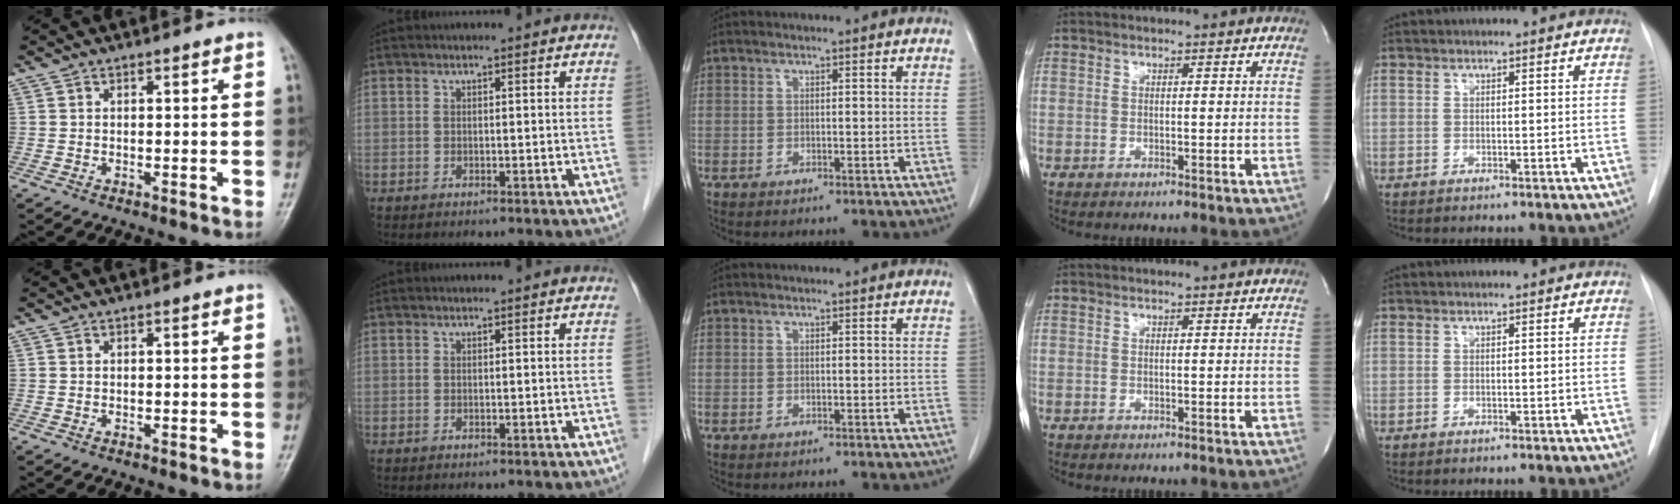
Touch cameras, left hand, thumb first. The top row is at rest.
{}